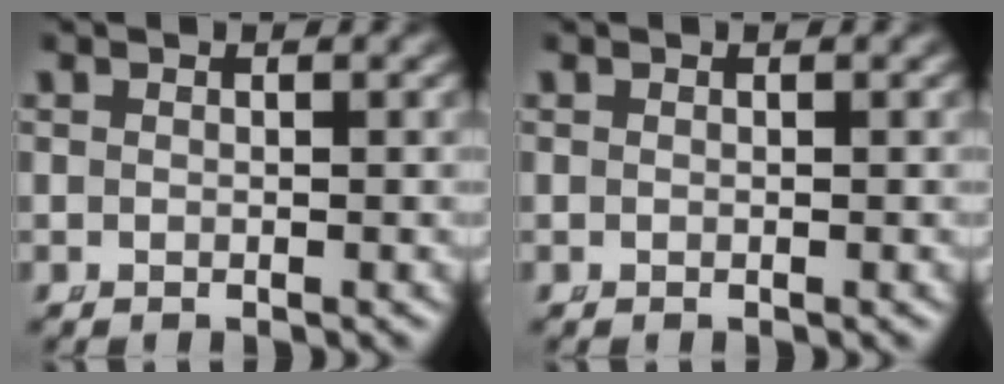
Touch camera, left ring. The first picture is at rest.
{"total": 0.0}